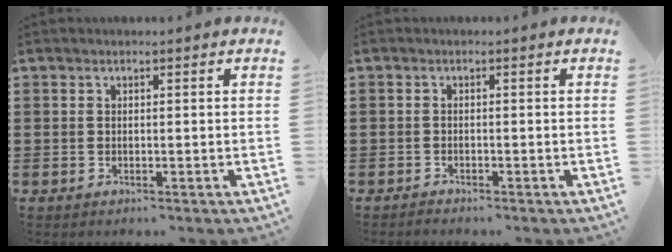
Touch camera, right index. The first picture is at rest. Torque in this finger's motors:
{"motor_torque": [-0.77, 0.78, -0.18, -0.05]}